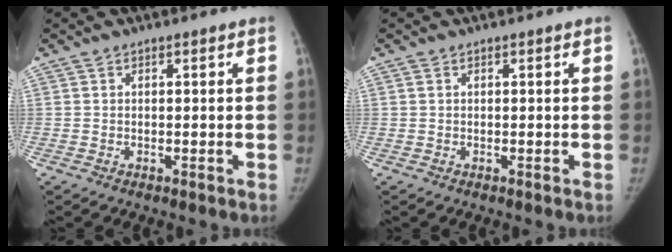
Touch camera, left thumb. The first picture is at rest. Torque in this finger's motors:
{"motor_torque": [-0.15, -0.08, -0.21, 0.27, -0.02]}